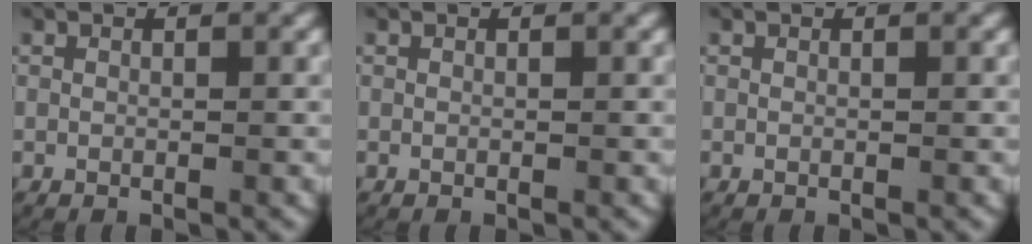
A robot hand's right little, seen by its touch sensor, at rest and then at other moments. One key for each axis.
{"total": 0.0}
{"total": 0.0}